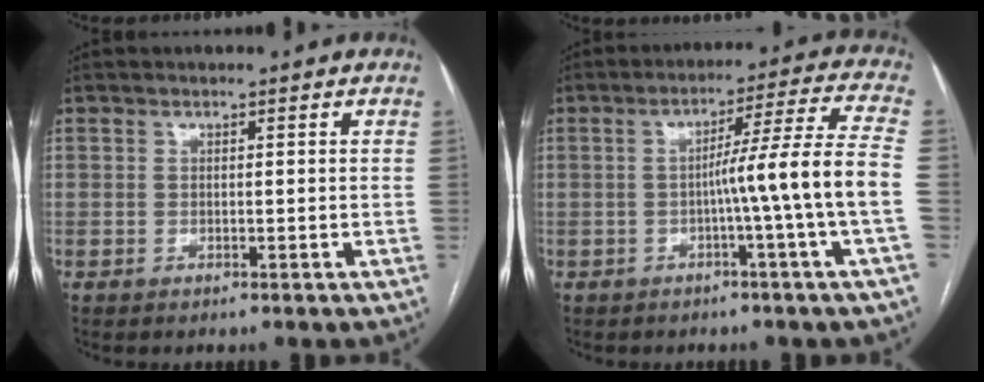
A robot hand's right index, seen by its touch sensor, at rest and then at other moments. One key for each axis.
{"total": 10.7, "fx": -2.2, "fy": -2.6, "fz": 10.1, "tx": -0.150, "ty": 0.009, "tz": -0.033}